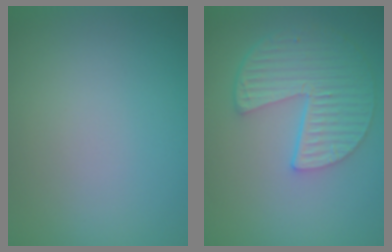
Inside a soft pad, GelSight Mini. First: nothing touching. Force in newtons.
{"total": 6.2, "press": 4.8, "slide": 3.9}